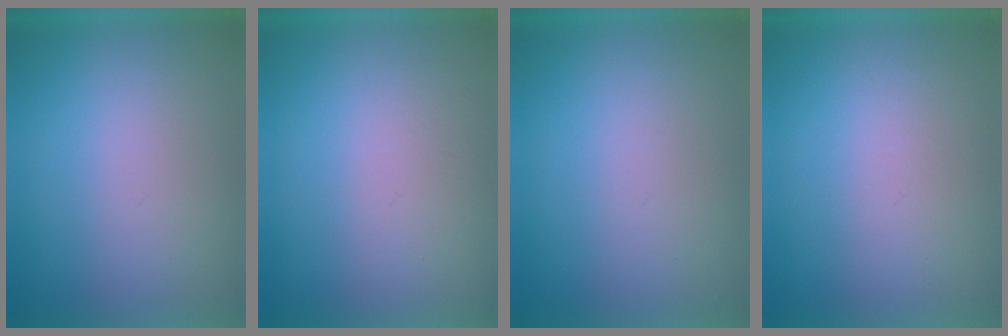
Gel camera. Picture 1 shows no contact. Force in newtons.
{"total": 2.0}
{"total": 0.0}
{"total": 1.1}